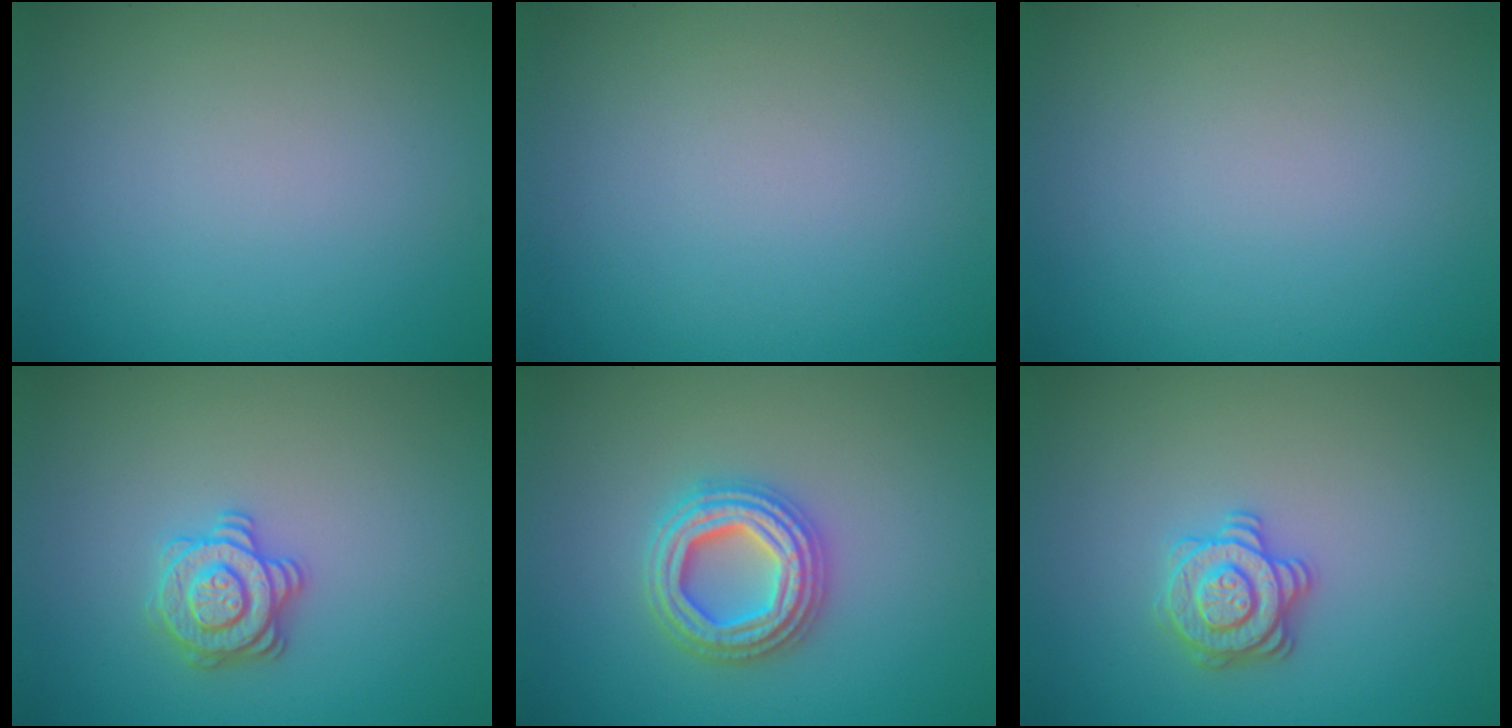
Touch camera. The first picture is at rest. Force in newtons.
{"total": 0.0}
{"total": 0.0}
{"total": 2.9, "press": 2.8, "slide": 0.4}
{"total": 4.7, "press": 4.6, "slide": 0.7}
{"total": 2.9, "press": 2.8, "slide": 0.4}